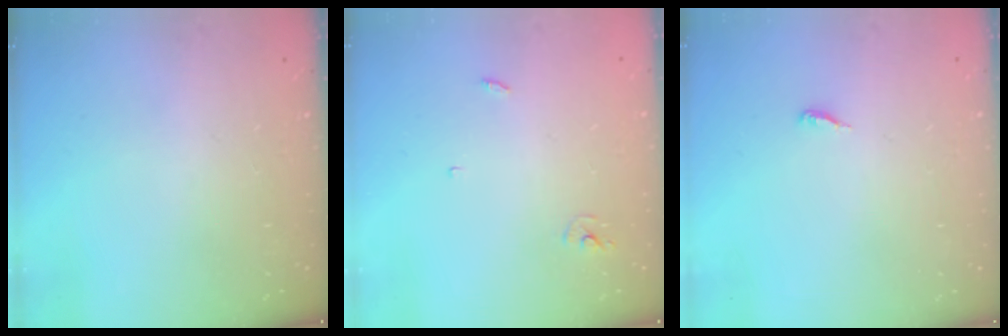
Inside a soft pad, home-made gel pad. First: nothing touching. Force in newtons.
{"total": 2.4, "press": 2.4, "slide": 0.2}
{"total": 3.2, "press": 3.2, "slide": 0.2}